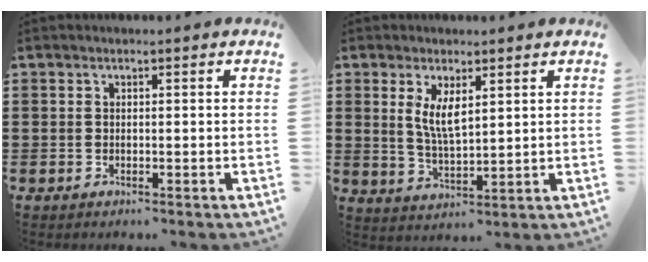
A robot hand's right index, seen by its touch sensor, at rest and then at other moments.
{"total": 4.7, "force": [1.7, 1.6, 4.1], "torque": [-0.085, 0.002, 0.030]}